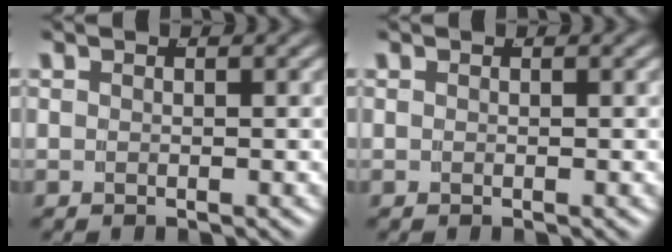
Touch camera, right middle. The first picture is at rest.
{"total": 0.0}